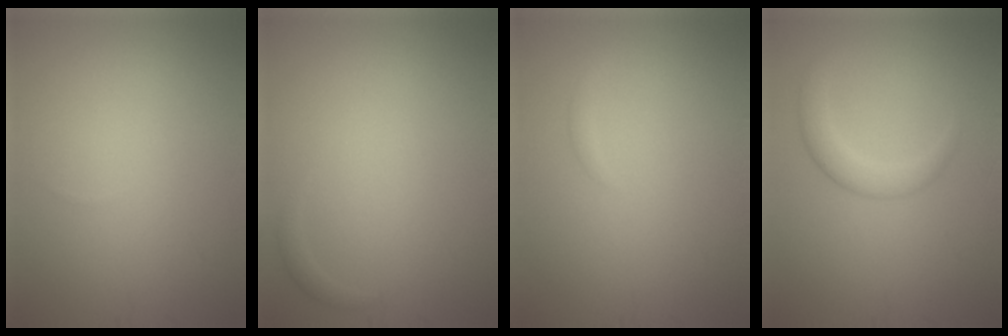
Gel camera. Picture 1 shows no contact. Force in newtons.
{"total": 0.7, "press": 0.7, "slide": 0.1}
{"total": 0.7, "press": 0.7, "slide": 0.1}
{"total": 2.3, "press": 2.3, "slide": 0.1}